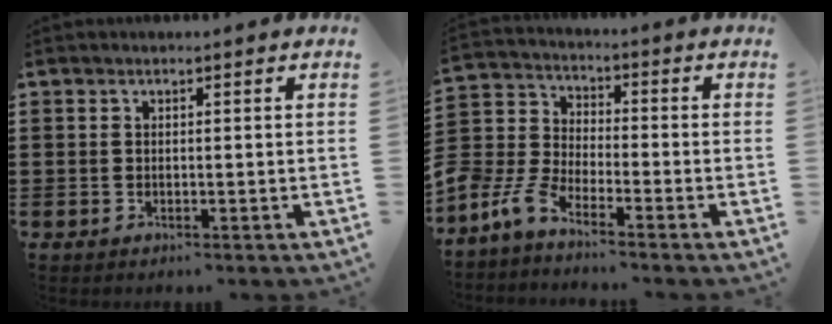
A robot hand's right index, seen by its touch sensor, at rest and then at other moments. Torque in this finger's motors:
{"motor_torque": [1.11, 1.02, 0.67, 0.15]}